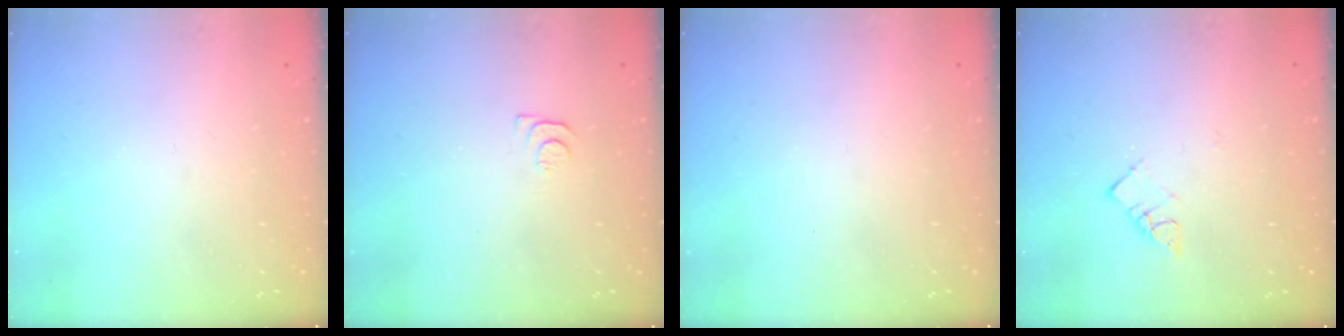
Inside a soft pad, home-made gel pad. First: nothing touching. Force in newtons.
{"total": 4.3, "press": 4.3, "slide": 0.6}
{"total": 0.0}
{"total": 4.2, "press": 4.2, "slide": 0.4}